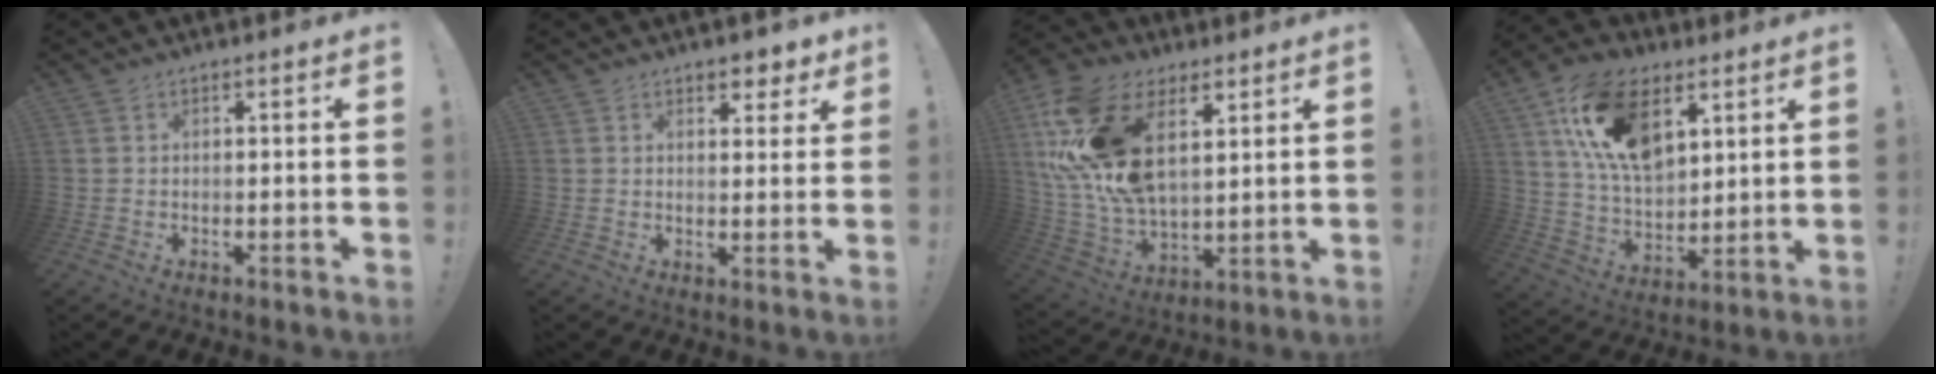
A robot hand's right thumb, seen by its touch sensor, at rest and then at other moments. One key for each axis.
{"total": 4.0, "fx": 3.1, "fy": 2.4, "fz": 1.0, "tx": 0.003, "ty": -0.025, "tz": 0.053}
{"total": 22.6, "fx": 10.1, "fy": 13.3, "fz": 15.1, "tx": -0.309, "ty": -0.044, "tz": 0.192}
{"total": 19.9, "fx": 9.3, "fy": 12.0, "fz": 12.8, "tx": -0.244, "ty": -0.035, "tz": 0.169}